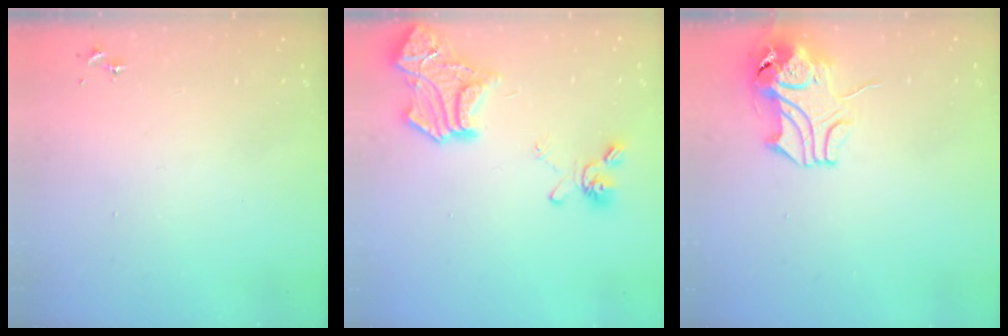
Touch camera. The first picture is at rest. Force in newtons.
{"total": 19.7, "press": 19.6, "slide": 1.9}
{"total": 10.6, "press": 10.5, "slide": 1.8}